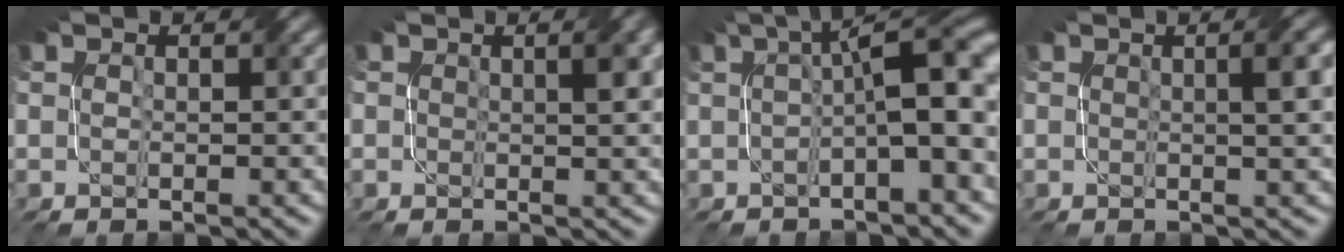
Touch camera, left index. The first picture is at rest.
{"total": 1.6, "force": [0.3, 0.4, 1.5], "torque": [-0.012, 0.006, 0.006]}
{"total": 7.6, "force": [0.4, 1.8, 7.3], "torque": [-0.091, 0.024, 0.003]}
{"total": 2.9, "force": [0.4, 0.7, 2.8], "torque": [-0.026, 0.013, 0.005]}